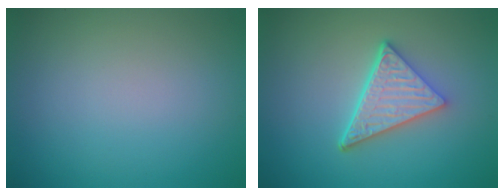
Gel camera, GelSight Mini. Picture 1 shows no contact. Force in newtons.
{"total": 4.9, "press": 3.7, "slide": 3.2}